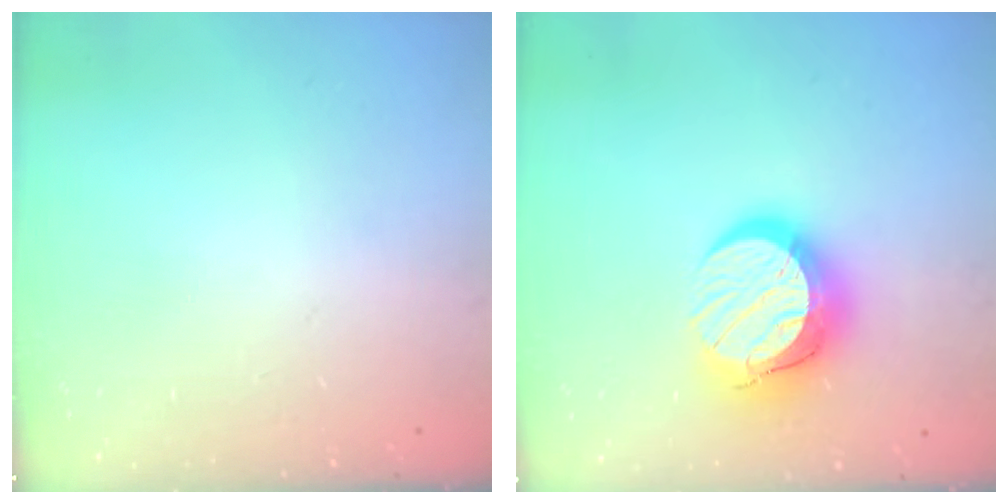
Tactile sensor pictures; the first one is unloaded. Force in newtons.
{"total": 14.6, "press": 14.6, "slide": 1.2}